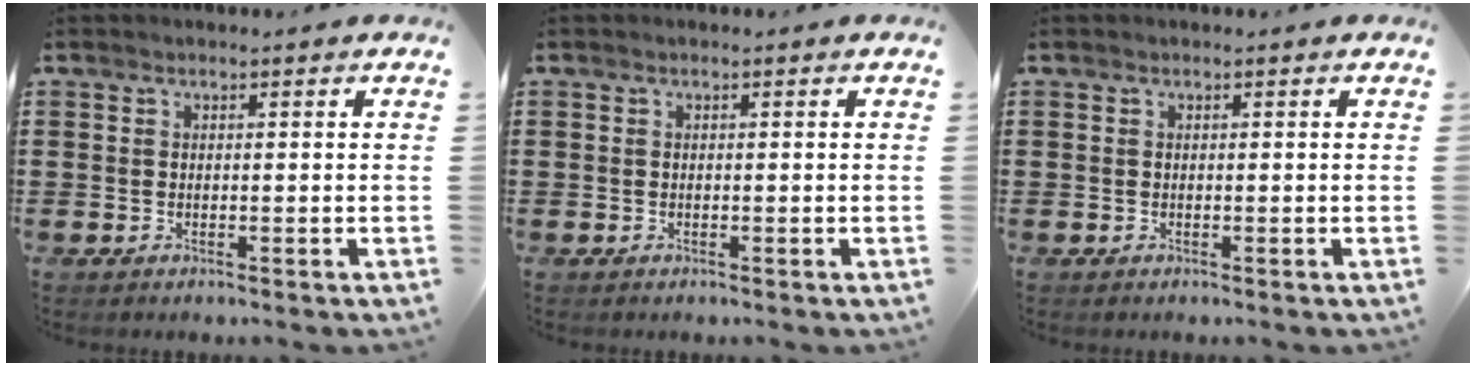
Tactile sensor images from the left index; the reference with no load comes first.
{"total": 0.0}
{"total": 0.0}